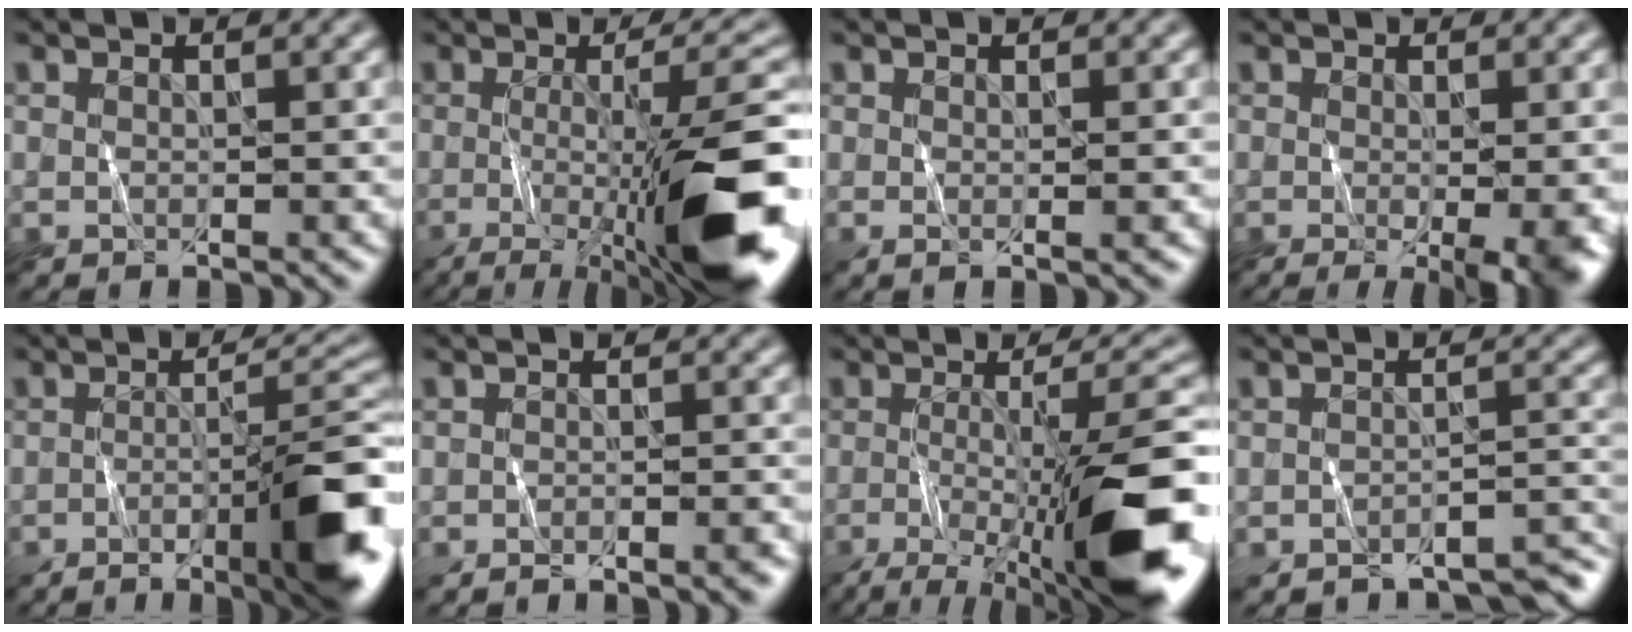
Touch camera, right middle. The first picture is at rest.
{"total": 11.7, "force": [-2.6, 2.5, 11.1], "torque": [-0.142, 0.001, -0.039]}
{"total": 0.8, "force": [0.1, 0.1, 0.8], "torque": [-0.003, 0.002, -0.001]}
{"total": 5.3, "force": [-1.0, 1.3, 5.0], "torque": [-0.056, -0.012, -0.004]}
{"total": 9.8, "force": [-3.9, 1.9, 8.8], "torque": [-0.100, 0.012, -0.059]}
{"total": 1.7, "force": [-1.6, 0.1, 0.7], "torque": [0.004, -0.001, -0.031]}
{"total": 11.2, "force": [-3.5, 2.6, 10.3], "torque": [-0.148, 0.000, -0.059]}
{"total": 4.6, "force": [-4.3, 0.6, 1.4], "torque": [-0.010, -0.005, -0.056]}